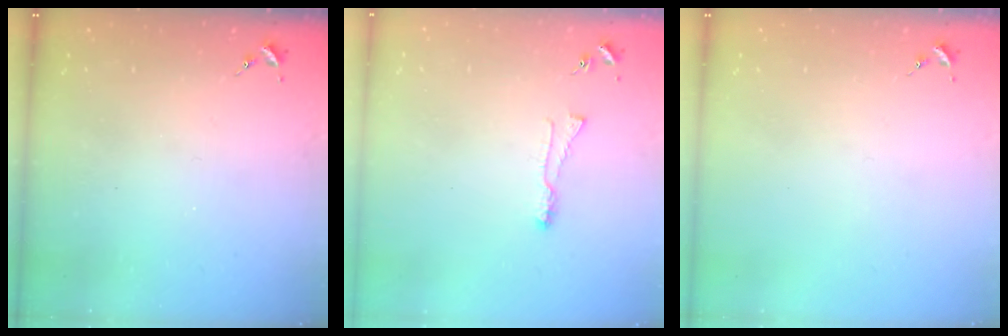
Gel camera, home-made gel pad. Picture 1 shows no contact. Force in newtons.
{"total": 5.5, "press": 5.4, "slide": 0.6}
{"total": 0.0}